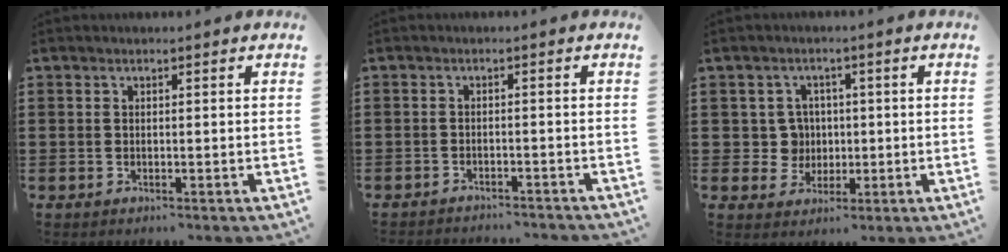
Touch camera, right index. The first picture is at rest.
{"total": 1.8, "force": [-1.8, 0.0, 0.1], "torque": [-0.007, 0.002, -0.037]}
{"total": 4.7, "force": [0.1, 4.4, 1.6], "torque": [-0.051, 0.013, 0.001]}